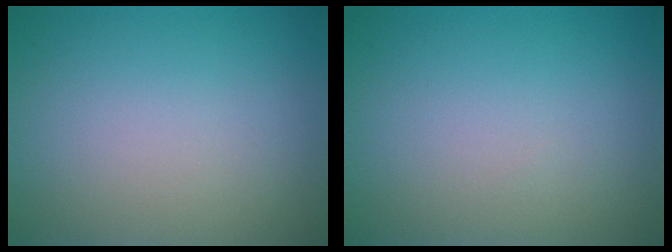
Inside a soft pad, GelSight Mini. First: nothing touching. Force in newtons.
{"total": 0.0}